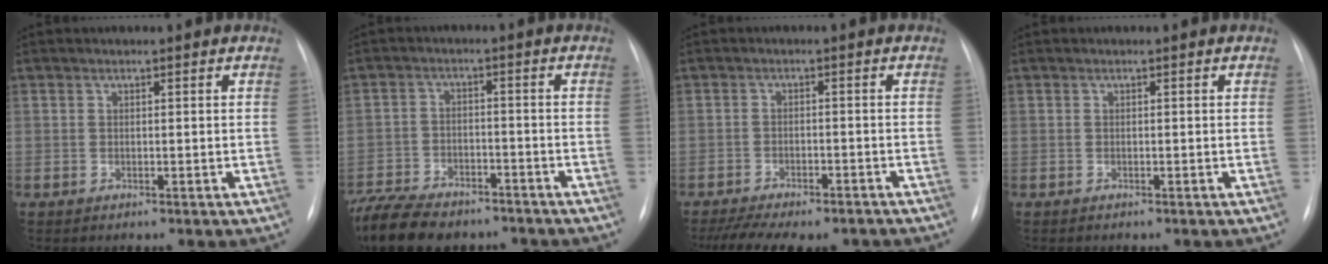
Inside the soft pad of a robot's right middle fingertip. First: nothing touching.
{"total": 16.8, "force": [-13.1, 7.3, 7.7], "torque": [-0.195, -0.015, -0.202]}
{"total": 14.3, "force": [-11.6, 5.1, 6.6], "torque": [-0.137, -0.001, -0.154]}
{"total": 0.0}